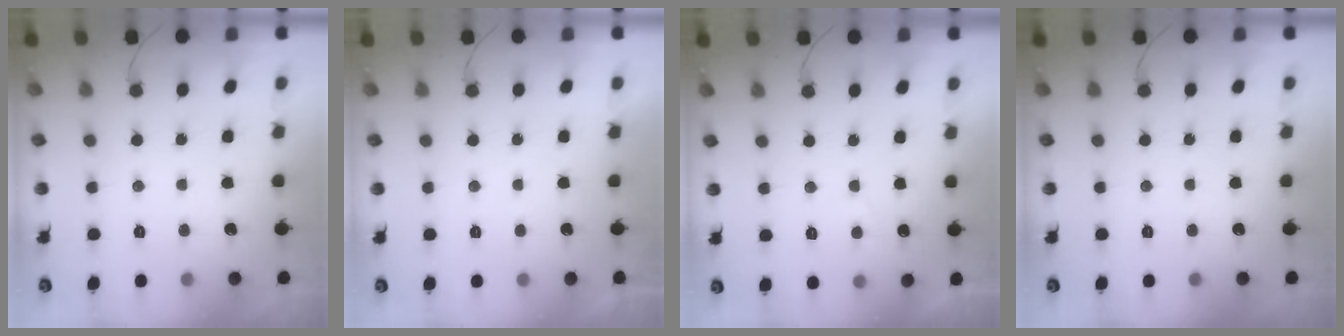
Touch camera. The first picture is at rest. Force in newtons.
{"total": 2.3, "press": 2.3, "slide": 0.4}
{"total": 0.8, "press": 0.6, "slide": 0.5}
{"total": 0.0}